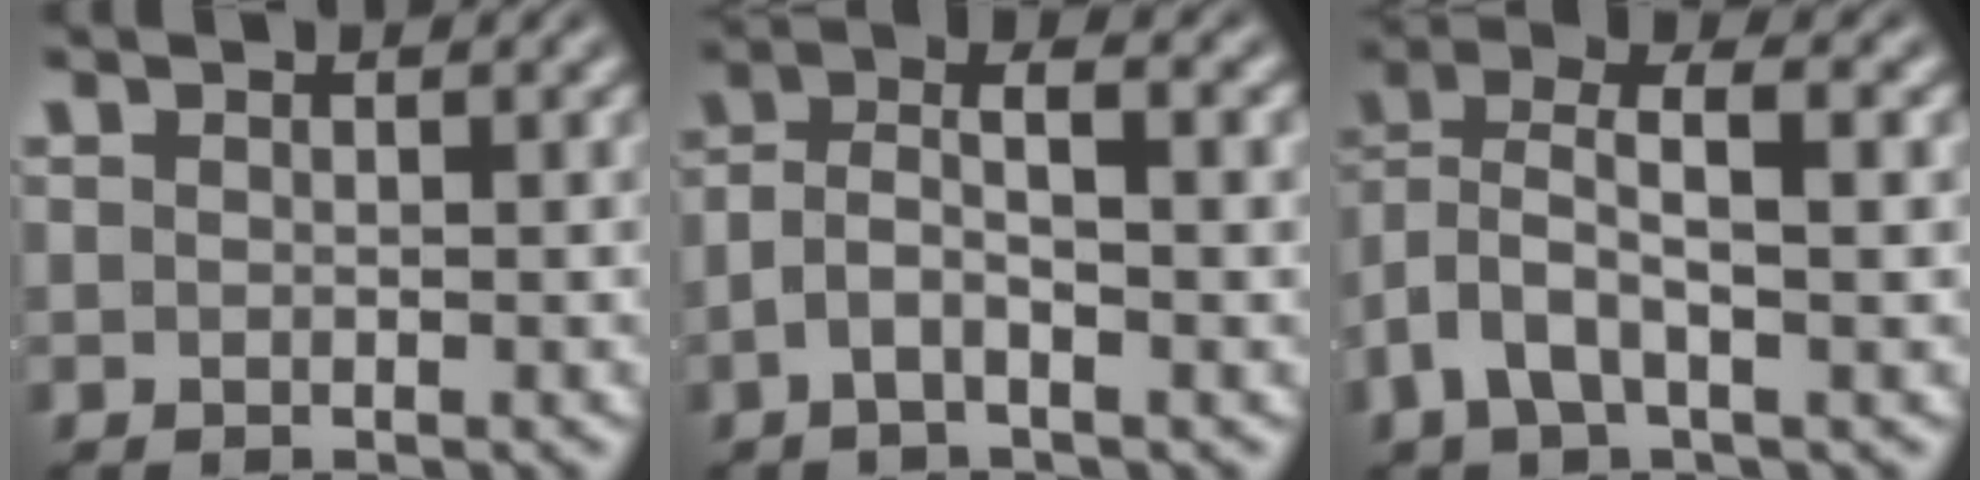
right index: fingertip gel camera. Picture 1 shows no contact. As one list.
[{"total": 3.5, "force": [-0.4, 1.4, 3.2], "torque": [-0.061, -0.011, -0.007]}, {"total": 4.9, "force": [0.8, 3.0, 3.8], "torque": [-0.098, -0.018, 0.022]}]